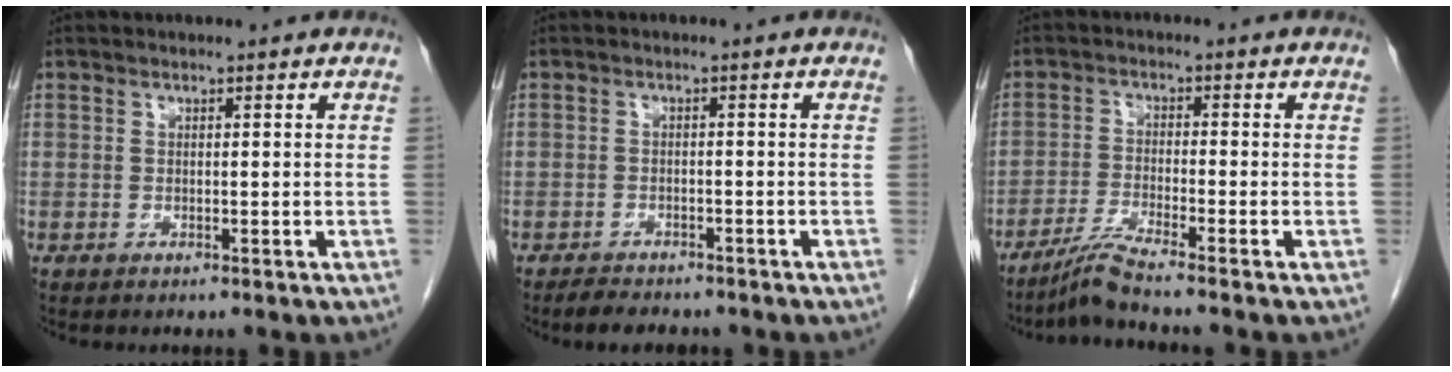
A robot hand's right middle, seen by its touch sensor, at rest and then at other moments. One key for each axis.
{"total": 3.8, "fx": -3.3, "fy": 1.4, "fz": 1.3, "tx": -0.026, "ty": -0.004, "tz": -0.050}
{"total": 4.5, "fx": -3.8, "fy": -1.6, "fz": 1.7, "tx": -0.040, "ty": -0.023, "tz": -0.081}